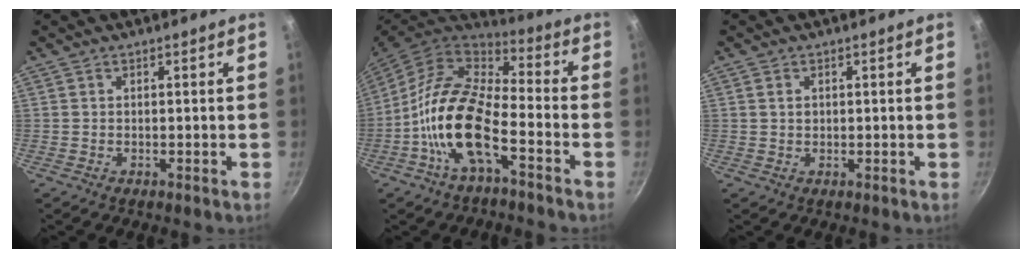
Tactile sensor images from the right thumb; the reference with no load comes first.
{"total": 16.7, "force": [-6.0, 7.3, 13.8], "torque": [-0.261, 0.044, -0.134]}
{"total": 1.6, "force": [0.4, 1.3, 0.9], "torque": [-0.012, 0.001, 0.007]}